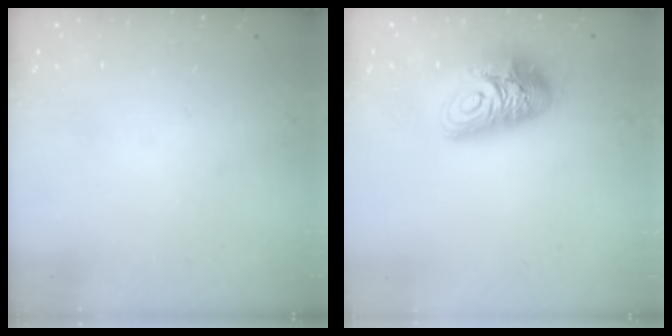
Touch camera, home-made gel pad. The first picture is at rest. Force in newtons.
{"total": 11.8, "press": 11.8, "slide": 1.3}